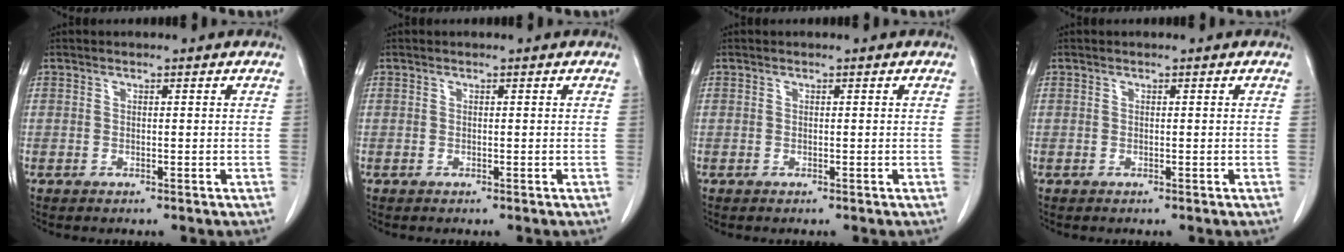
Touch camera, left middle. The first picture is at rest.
{"total": 0.0}
{"total": 0.0}
{"total": 0.0}